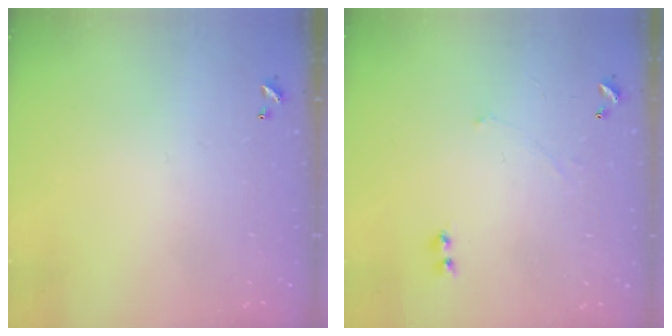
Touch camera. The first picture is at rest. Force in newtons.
{"total": 2.4, "press": 2.3, "slide": 0.5}